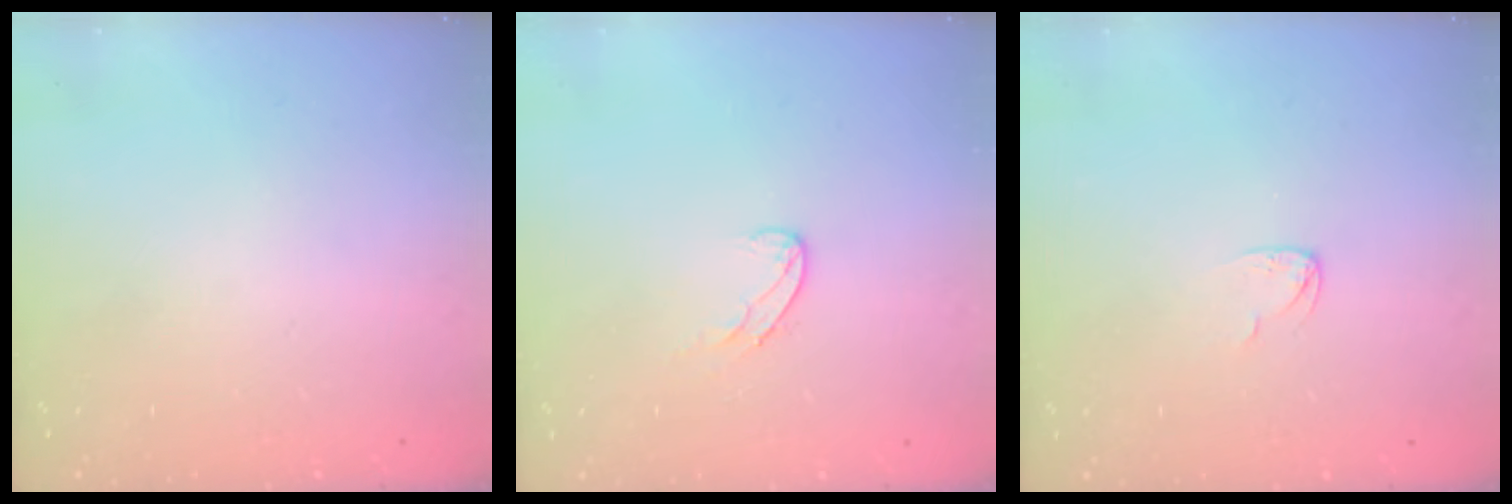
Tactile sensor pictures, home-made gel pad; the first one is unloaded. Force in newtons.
{"total": 6.4, "press": 6.3, "slide": 0.6}
{"total": 4.2, "press": 4.2, "slide": 0.2}